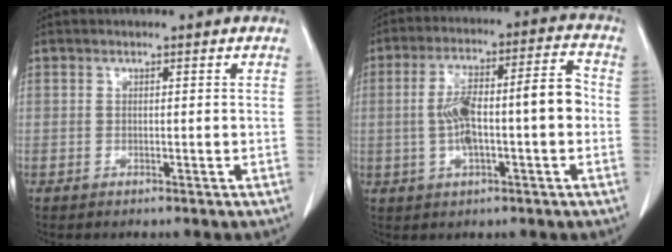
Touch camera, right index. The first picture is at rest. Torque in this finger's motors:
{"motor_torque": [0.49, 0.01, 0.32, 0.09]}